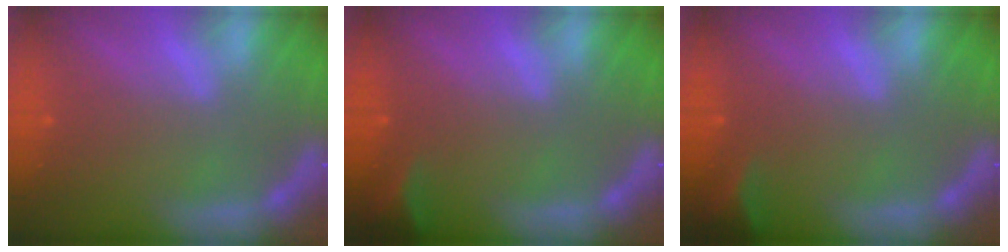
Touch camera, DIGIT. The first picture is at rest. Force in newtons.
{"total": 2.9}
{"total": 2.9}